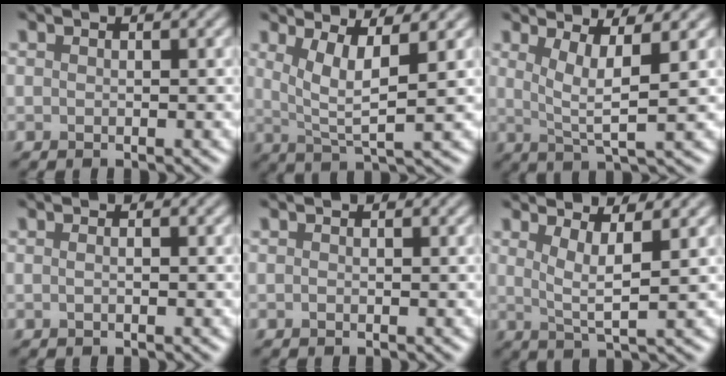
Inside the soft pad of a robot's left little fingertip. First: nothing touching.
{"total": 4.6, "force": [1.5, 1.0, 4.3], "torque": [-0.077, -0.006, 0.031]}
{"total": 4.2, "force": [1.3, 0.8, 3.9], "torque": [-0.069, -0.006, 0.026]}
{"total": 0.9, "force": [0.1, 0.4, 0.9], "torque": [-0.006, -0.008, -0.005]}
{"total": 0.0}
{"total": 3.3, "force": [1.2, 0.6, 3.0], "torque": [-0.052, -0.008, 0.025]}